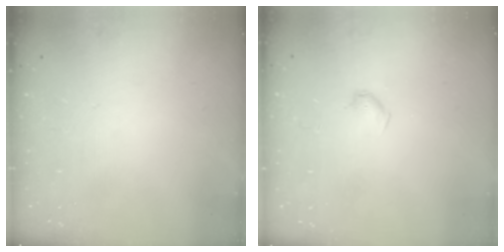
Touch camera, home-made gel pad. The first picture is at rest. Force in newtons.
{"total": 4.0, "press": 4.0, "slide": 0.7}